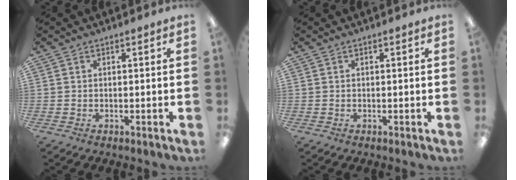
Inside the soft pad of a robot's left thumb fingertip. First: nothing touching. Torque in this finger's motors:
{"motor_torque": [0.00, 0.00, 0.11, -0.11, 0.00]}